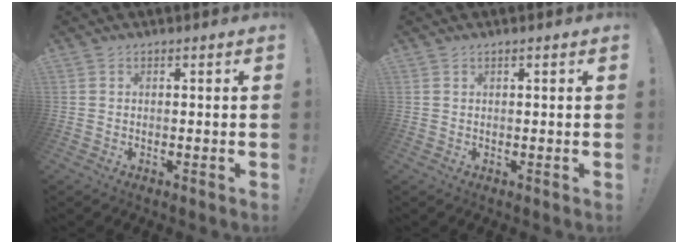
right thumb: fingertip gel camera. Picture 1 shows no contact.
{"total": 0.8, "force": [0.5, 0.0, 0.6], "torque": [-0.009, -0.001, 0.008]}